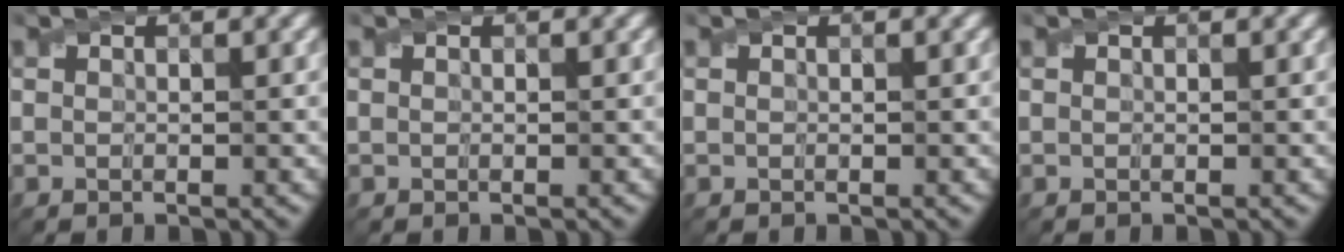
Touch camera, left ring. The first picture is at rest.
{"total": 0.0}
{"total": 0.0}
{"total": 0.0}